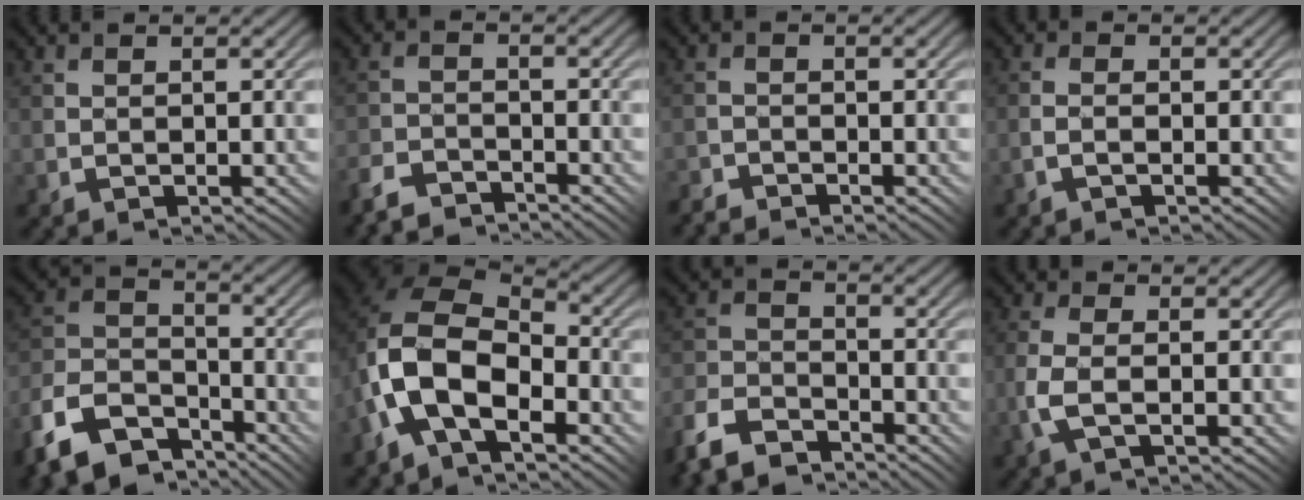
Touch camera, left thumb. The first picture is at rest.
{"total": 4.8, "force": [-4.5, 1.1, 1.0], "torque": [-0.021, 0.000, -0.099]}
{"total": 2.5, "force": [-2.5, 0.5, 0.0], "torque": [0.001, 0.005, -0.051]}
{"total": 1.7, "force": [-0.8, 0.8, 1.2], "torque": [-0.019, 0.006, -0.017]}
{"total": 11.6, "force": [-8.3, 6.1, 5.5], "torque": [-0.137, -0.017, -0.165]}
{"total": 13.0, "force": [-4.2, 7.8, 9.5], "torque": [-0.206, -0.019, -0.081]}
{"total": 8.8, "force": [-7.3, 3.6, 3.2], "torque": [-0.081, -0.008, -0.151]}
{"total": 4.5, "force": [-1.2, 2.1, 3.8], "torque": [-0.102, 0.000, -0.027]}